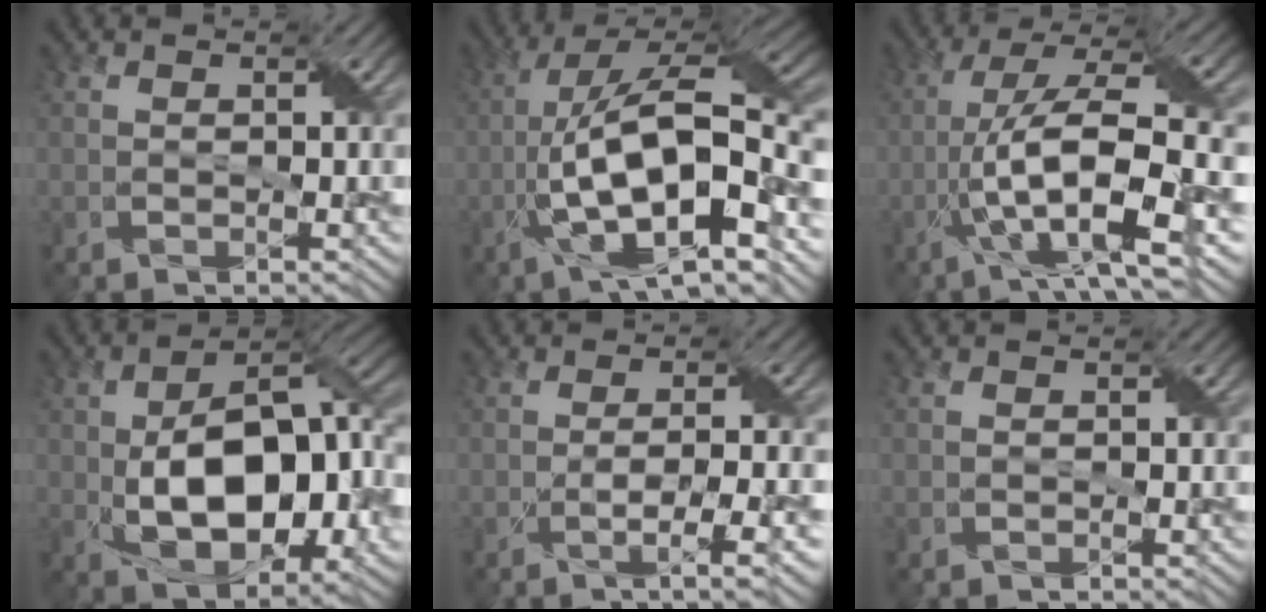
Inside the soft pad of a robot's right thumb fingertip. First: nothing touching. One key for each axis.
{"total": 17.0, "fx": -4.4, "fy": 6.0, "fz": 15.3, "tx": -0.270, "ty": 0.000, "tz": -0.076}
{"total": 12.8, "fx": -2.7, "fy": 3.8, "fz": 11.9, "tx": -0.233, "ty": 0.004, "tz": -0.047}
{"total": 14.8, "fx": -1.9, "fy": 8.3, "fz": 12.1, "tx": -0.200, "ty": -0.002, "tz": -0.033}
{"total": 4.5, "fx": -1.5, "fy": 0.5, "fz": 4.2, "tx": -0.075, "ty": 0.007, "tz": -0.028}
{"total": 0.0}